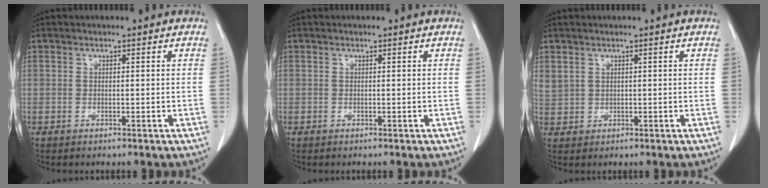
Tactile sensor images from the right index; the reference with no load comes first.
{"total": 0.0}
{"total": 2.8, "force": [1.6, 2.0, 1.1], "torque": [-0.032, 0.013, 0.045]}